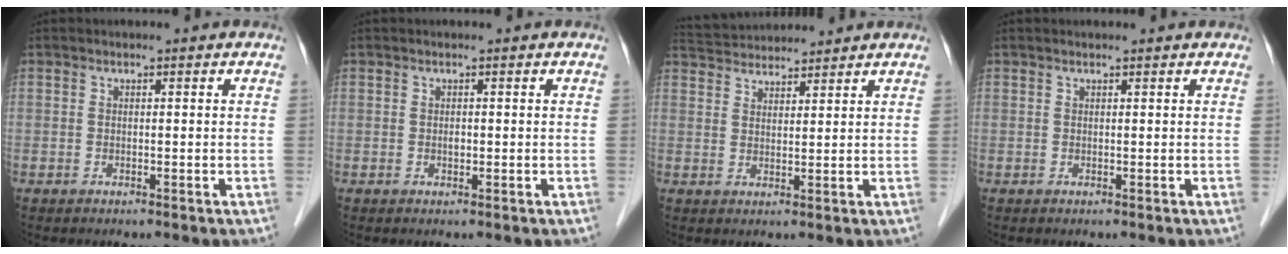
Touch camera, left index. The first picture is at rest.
{"total": 0.6, "force": [0.0, 0.4, 0.4], "torque": [-0.009, 0.001, 0.000]}
{"total": 8.0, "force": [7.8, 1.0, 1.5], "torque": [-0.035, 0.036, 0.130]}
{"total": 1.0, "force": [1.0, 0.1, 0.3], "torque": [-0.009, 0.011, 0.016]}